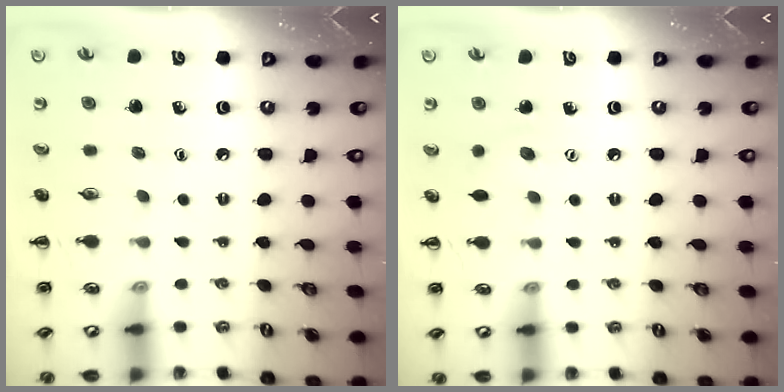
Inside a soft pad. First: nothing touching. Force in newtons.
{"total": 4.5, "press": 4.3, "slide": 1.1}